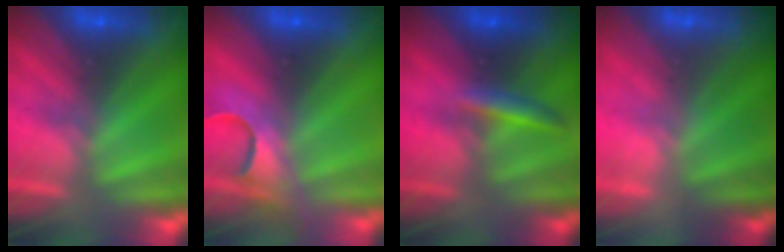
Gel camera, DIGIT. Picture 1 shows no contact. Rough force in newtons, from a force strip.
{"total": 4.7}
{"total": 2.8}
{"total": 2.2}